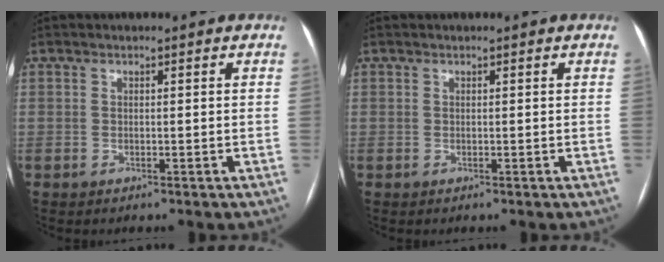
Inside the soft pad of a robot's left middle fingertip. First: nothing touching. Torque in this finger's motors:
{"motor_torque": [-0.08, -0.11, -0.09, -0.01]}